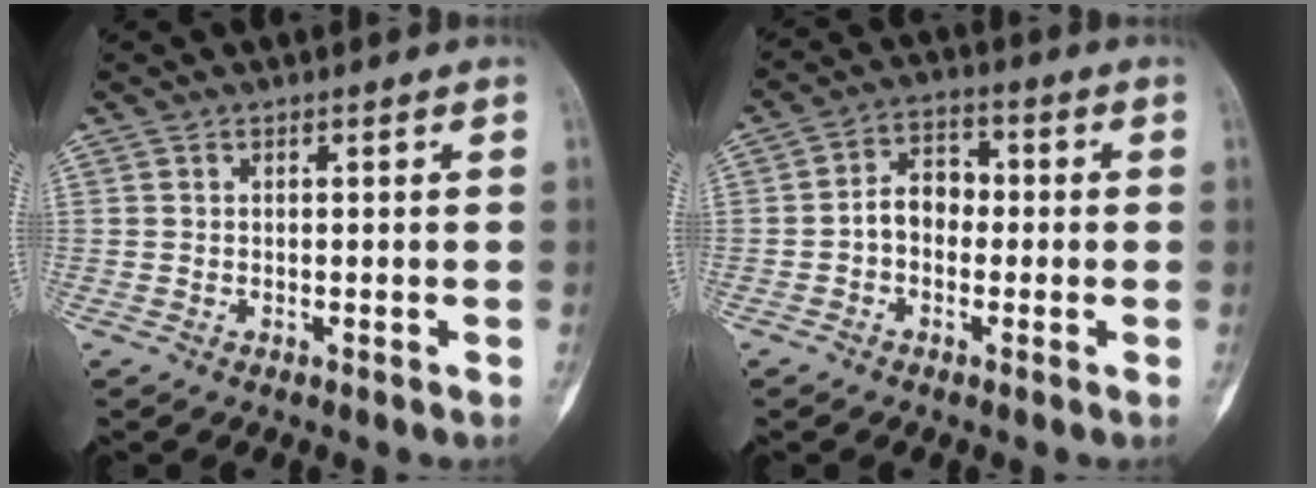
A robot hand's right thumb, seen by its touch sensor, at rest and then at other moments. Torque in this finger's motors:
{"motor_torque": [0.98, 0.84, 0.35, -0.17, 0.00]}